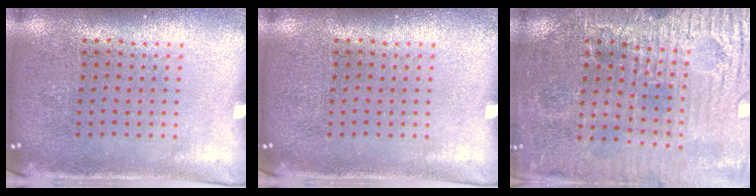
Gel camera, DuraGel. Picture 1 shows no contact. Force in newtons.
{"total": 0.0}
{"total": 3.6, "press": 3.5, "slide": 0.4}